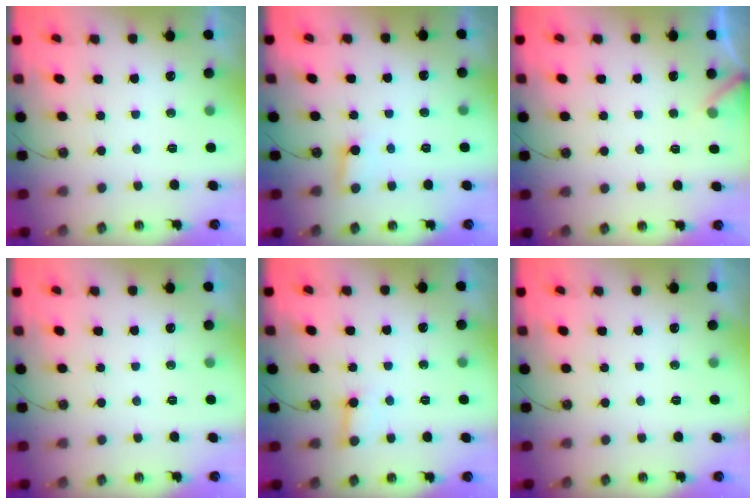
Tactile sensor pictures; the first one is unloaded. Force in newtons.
{"total": 4.3, "press": 4.2, "slide": 0.6}
{"total": 4.0, "press": 4.0, "slide": 0.3}
{"total": 0.0}
{"total": 5.7, "press": 5.7, "slide": 0.2}
{"total": 0.0}